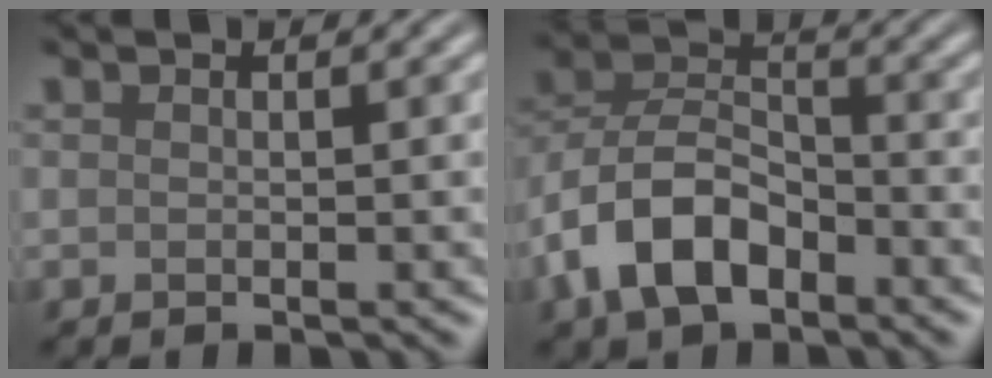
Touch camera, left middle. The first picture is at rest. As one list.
[{"total": 7.6, "force": [-3.8, 4.4, 4.9], "torque": [-0.096, 0.009, -0.082]}]